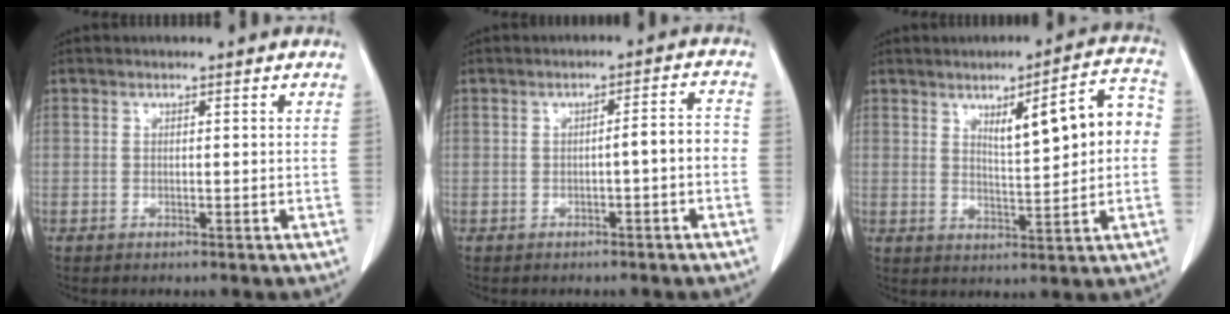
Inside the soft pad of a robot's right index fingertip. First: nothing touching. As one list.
[{"total": 3.5, "force": [-1.1, 0.4, 3.3], "torque": [-0.039, 0.013, -0.017]}, {"total": 10.1, "force": [1.7, 1.9, 9.7], "torque": [-0.134, 0.024, 0.028]}]